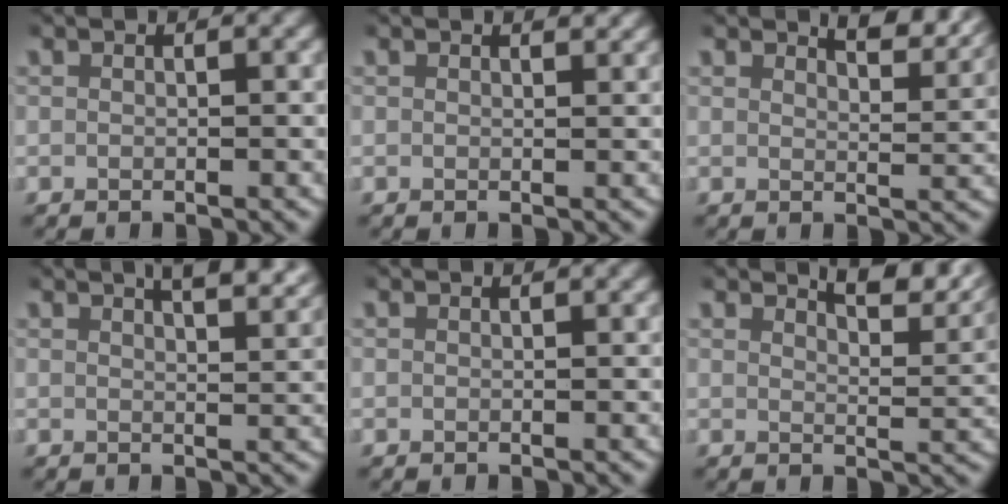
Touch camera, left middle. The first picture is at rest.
{"total": 0.7, "force": [0.7, 0.1, 0.2], "torque": [0.004, -0.001, 0.009]}
{"total": 4.5, "force": [3.9, 0.7, 1.9], "torque": [-0.023, 0.002, 0.059]}
{"total": 5.0, "force": [3.6, 1.3, 3.2], "torque": [-0.040, 0.007, 0.052]}
{"total": 0.0}
{"total": 5.7, "force": [4.8, 1.0, 2.9], "torque": [-0.033, 0.006, 0.069]}